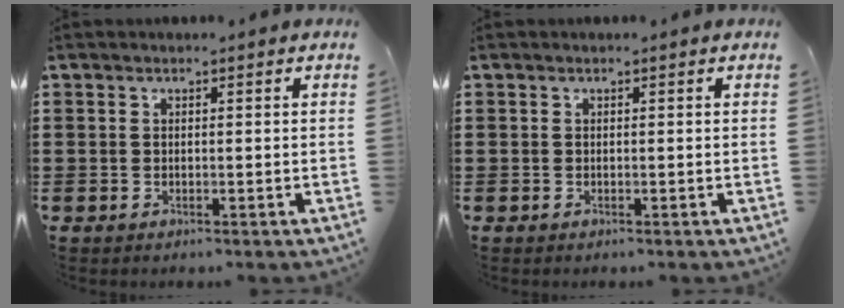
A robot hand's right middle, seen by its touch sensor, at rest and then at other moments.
{"total": 0.0}